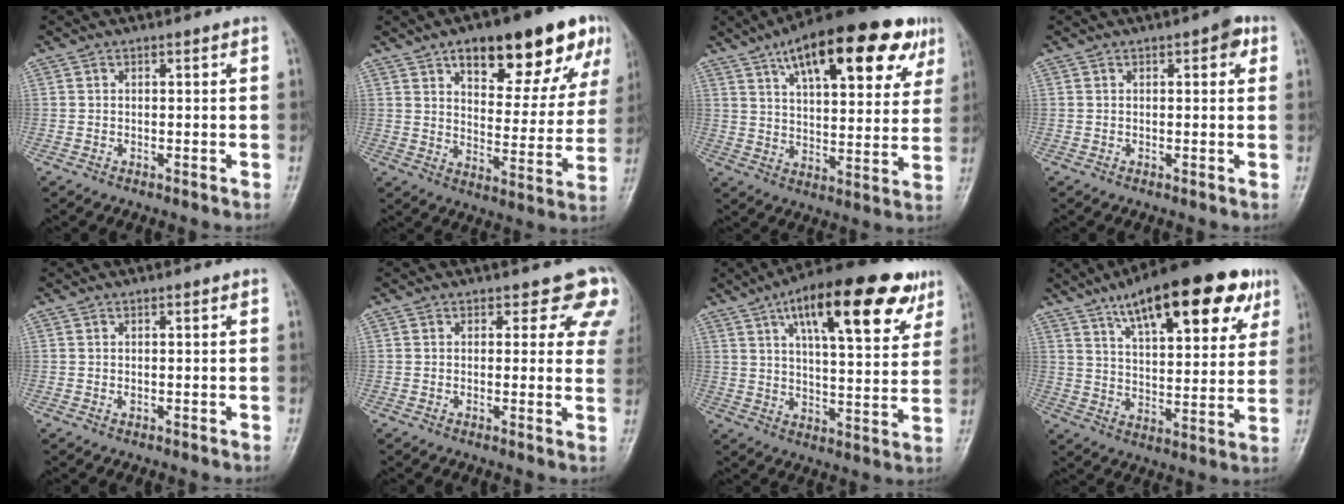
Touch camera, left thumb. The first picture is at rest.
{"total": 20.5, "force": [11.5, 8.1, 14.9], "torque": [-0.155, -0.033, 0.166]}
{"total": 24.4, "force": [12.7, 9.1, 18.7], "torque": [-0.247, -0.011, 0.188]}
{"total": 3.2, "force": [1.4, 1.4, 2.5], "torque": [-0.020, 0.002, 0.010]}
{"total": 0.8, "force": [0.2, 0.4, 0.6], "torque": [-0.008, 0.001, 0.006]}
{"total": 7.6, "force": [5.7, 4.1, 2.9], "torque": [0.019, -0.024, 0.040]}
{"total": 22.0, "force": [11.4, 7.6, 17.3], "torque": [-0.230, -0.017, 0.169]}
{"total": 22.9, "force": [12.7, 8.1, 17.3], "torque": [-0.222, -0.025, 0.192]}